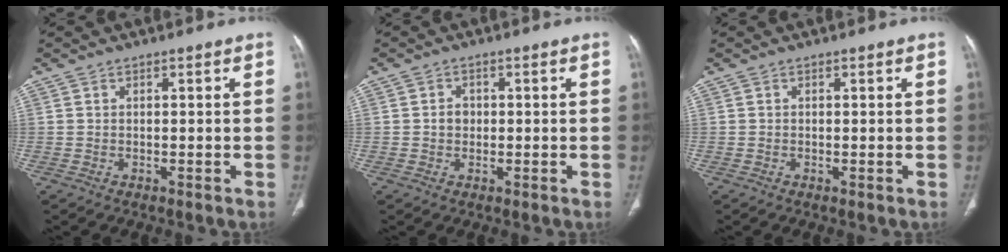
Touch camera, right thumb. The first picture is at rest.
{"total": 2.1, "force": [0.0, 1.8, 1.1], "torque": [-0.008, 0.007, -0.002]}
{"total": 0.0}